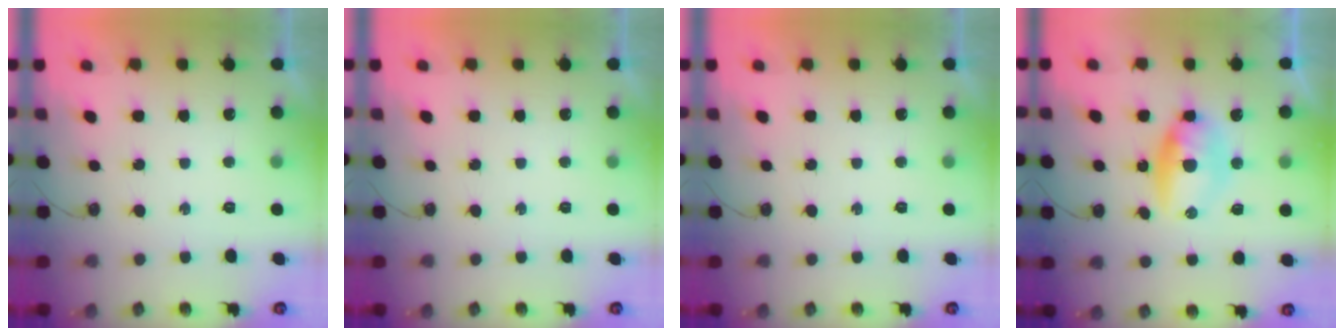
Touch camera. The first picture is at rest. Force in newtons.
{"total": 0.0}
{"total": 0.0}
{"total": 12.4, "press": 9.1, "slide": 8.5}